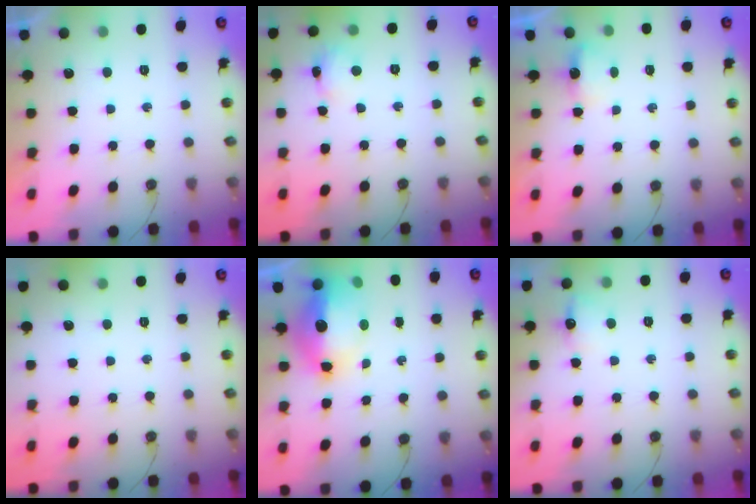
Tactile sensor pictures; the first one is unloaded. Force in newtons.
{"total": 4.9, "press": 4.9, "slide": 0.4}
{"total": 3.1, "press": 3.0, "slide": 0.5}
{"total": 0.0}
{"total": 15.2, "press": 15.1, "slide": 1.8}
{"total": 7.2, "press": 7.1, "slide": 0.7}